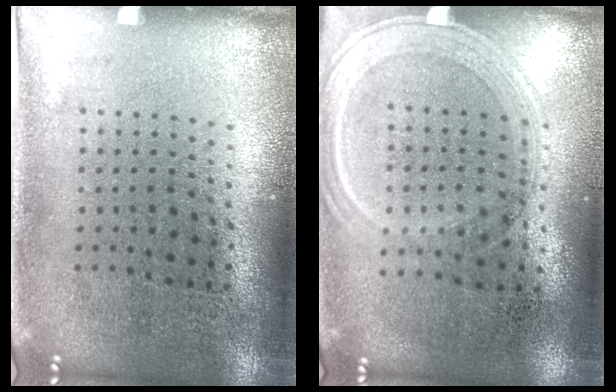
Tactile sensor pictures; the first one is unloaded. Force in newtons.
{"total": 0.7, "press": 0.7, "slide": 0.2}